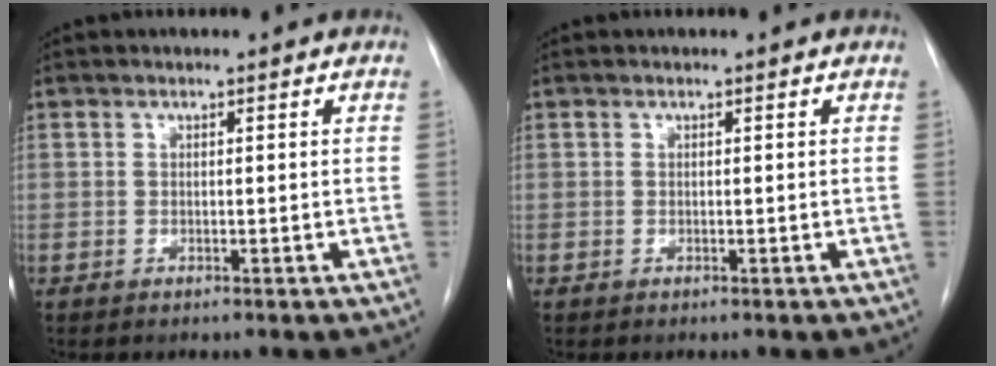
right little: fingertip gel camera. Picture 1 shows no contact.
{"total": 0.0}